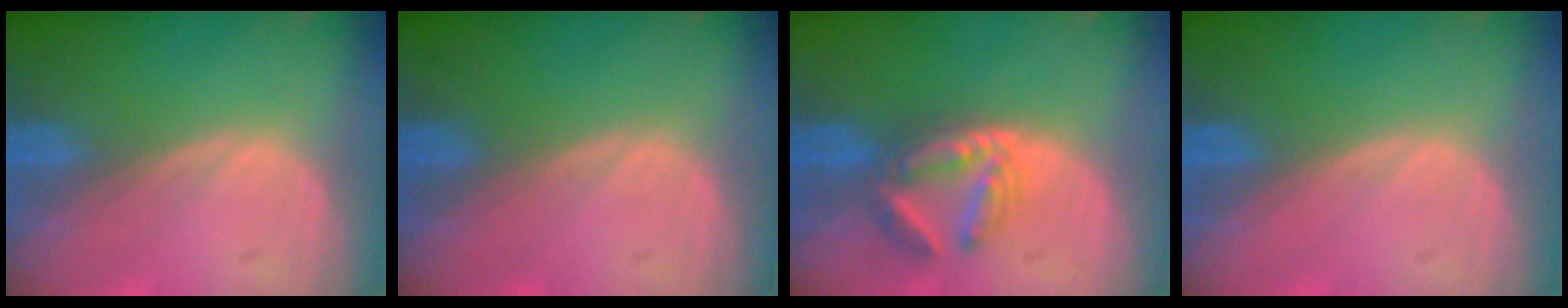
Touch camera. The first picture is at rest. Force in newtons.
{"total": 0.0}
{"total": 6.2, "press": 5.6, "slide": 2.6}
{"total": 0.0}